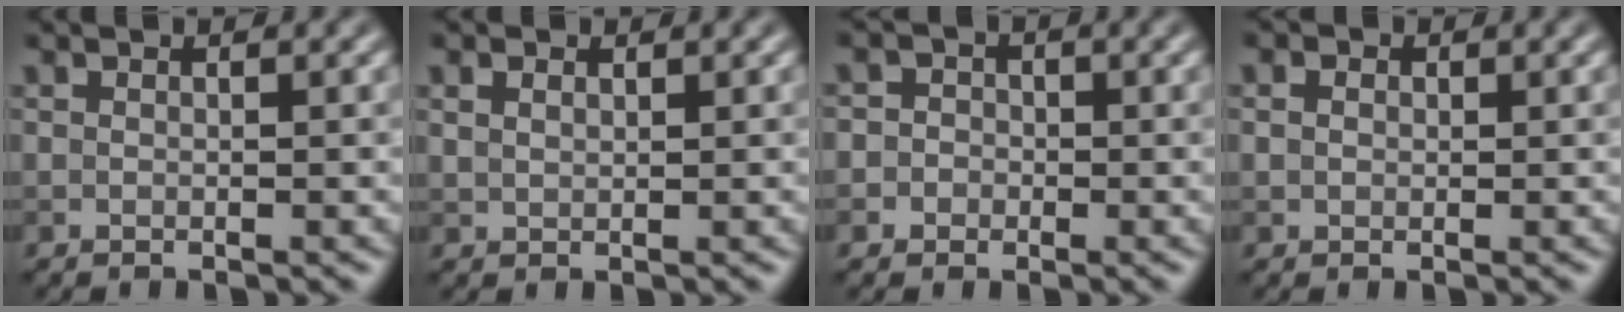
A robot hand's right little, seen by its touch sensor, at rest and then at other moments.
{"total": 1.2, "force": [0.7, 0.8, 0.7], "torque": [-0.016, 0.002, 0.016]}
{"total": 3.0, "force": [0.1, 2.9, 0.9], "torque": [0.020, 0.020, -0.031]}
{"total": 1.2, "force": [0.4, 1.0, 0.5], "torque": [-0.011, 0.003, -0.003]}